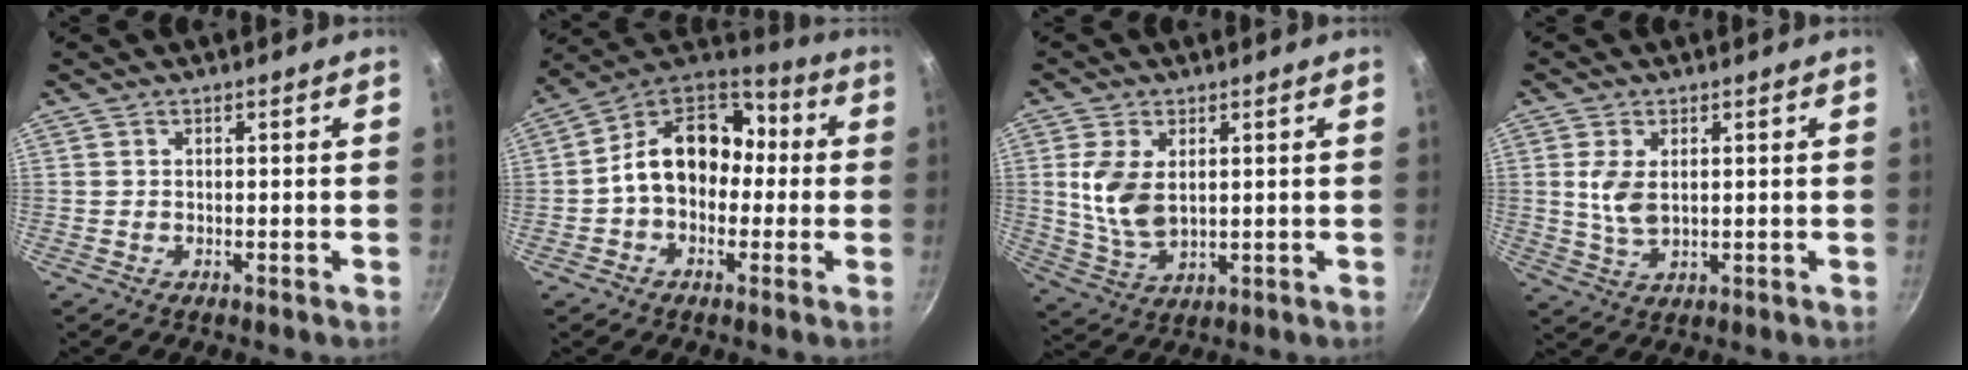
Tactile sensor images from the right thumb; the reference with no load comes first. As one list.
[{"total": 15.7, "force": [-0.3, 11.9, 10.3], "torque": [-0.117, 0.050, -0.028]}, {"total": 9.0, "force": [1.8, 5.3, 7.1], "torque": [-0.141, -0.018, 0.042]}, {"total": 5.3, "force": [1.1, 3.0, 4.3], "torque": [-0.085, -0.009, 0.025]}]